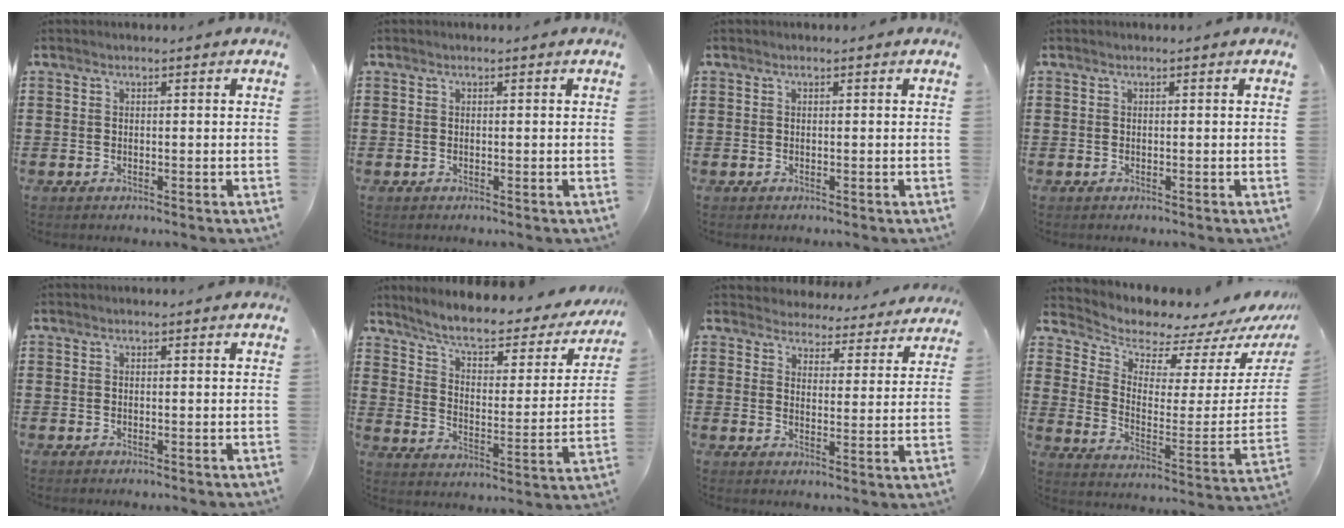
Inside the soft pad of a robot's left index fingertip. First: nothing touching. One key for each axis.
{"total": 0.0}
{"total": 0.0}
{"total": 0.0}
{"total": 0.0}
{"total": 6.0, "fx": 4.7, "fy": 1.1, "fz": 3.5, "tx": -0.088, "ty": -0.028, "tz": 0.074}
{"total": 4.3, "fx": 4.2, "fy": 0.5, "fz": -0.4, "tx": -0.010, "ty": -0.035, "tz": 0.071}
{"total": 5.3, "fx": 5.1, "fy": 1.3, "fz": 0.1, "tx": -0.033, "ty": -0.060, "tz": 0.085}